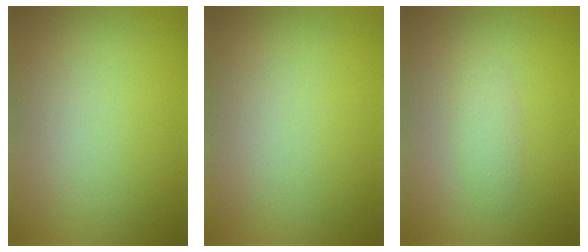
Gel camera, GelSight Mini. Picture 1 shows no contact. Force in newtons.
{"total": 0.0}
{"total": 1.6, "press": 1.6, "slide": 0.1}